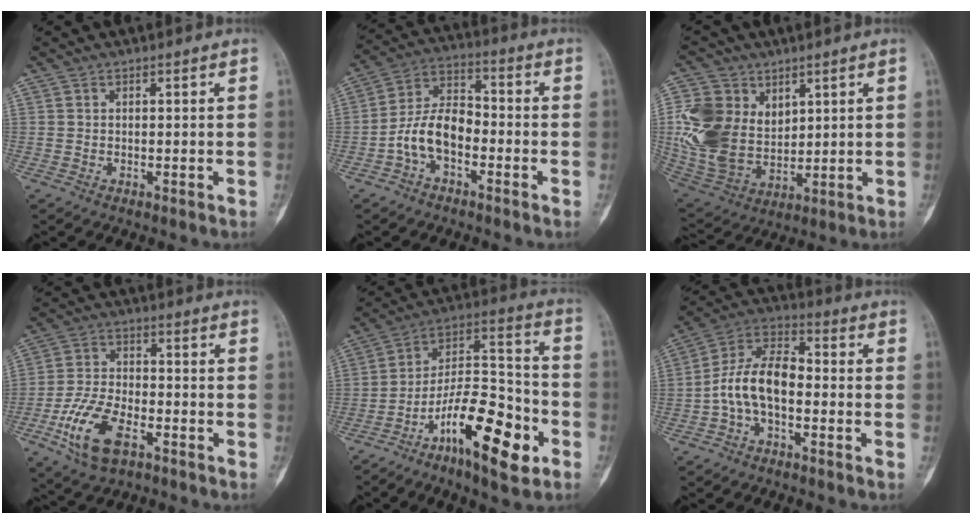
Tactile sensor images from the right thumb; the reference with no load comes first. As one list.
[{"total": 9.9, "force": [-3.4, 5.8, 7.3], "torque": [-0.128, 0.042, -0.074]}, {"total": 16.0, "force": [4.3, 12.0, 9.6], "torque": [-0.189, -0.022, 0.101]}, {"total": 12.2, "force": [-5.6, 6.2, 8.9], "torque": [-0.176, 0.017, -0.104]}, {"total": 19.1, "force": [-9.1, 6.7, 15.4], "torque": [-0.242, 0.072, -0.152]}, {"total": 11.1, "force": [-2.3, 6.2, 8.9], "torque": [-0.157, 0.043, -0.054]}]